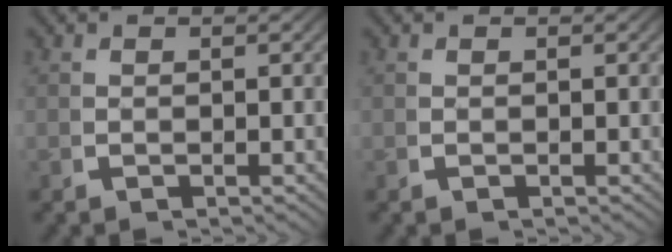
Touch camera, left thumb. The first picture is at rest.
{"total": 0.0}